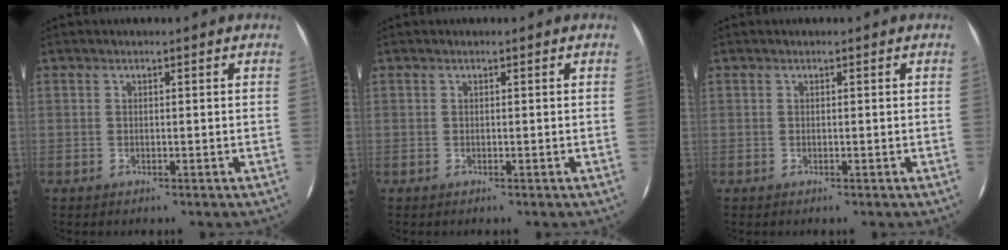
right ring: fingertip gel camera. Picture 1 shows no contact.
{"total": 0.0}
{"total": 0.0}